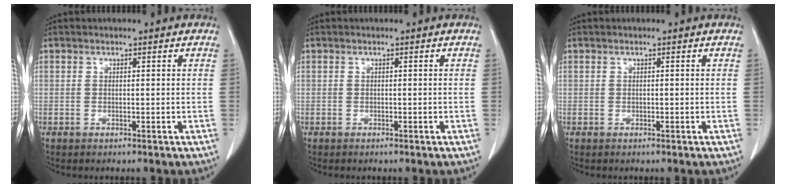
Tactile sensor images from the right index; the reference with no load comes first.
{"total": 0.0}
{"total": 0.0}